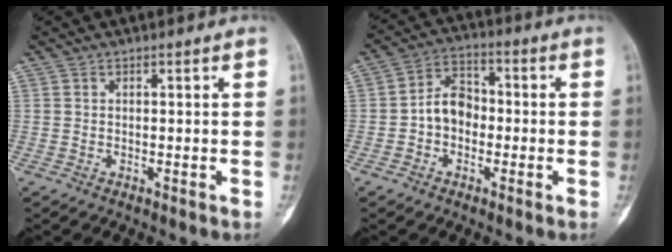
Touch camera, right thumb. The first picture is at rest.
{"total": 7.3, "force": [-1.2, 5.5, 4.7], "torque": [-0.059, 0.029, -0.035]}